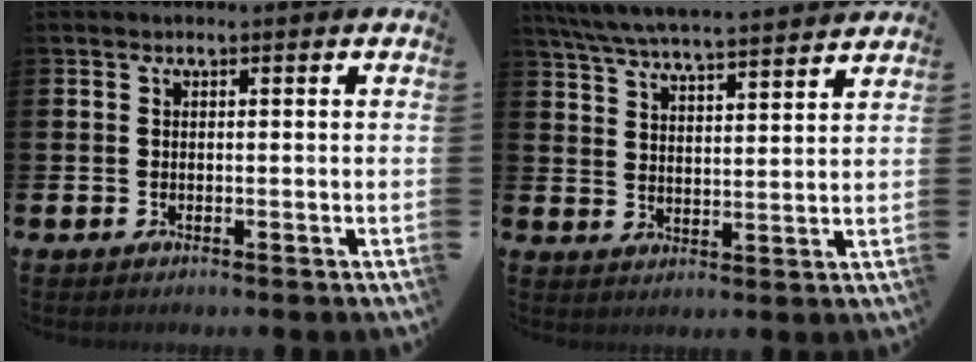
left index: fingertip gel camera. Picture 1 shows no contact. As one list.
[{"total": 6.4, "force": [6.2, 0.1, 1.6], "torque": [-0.056, -0.042, 0.109]}]